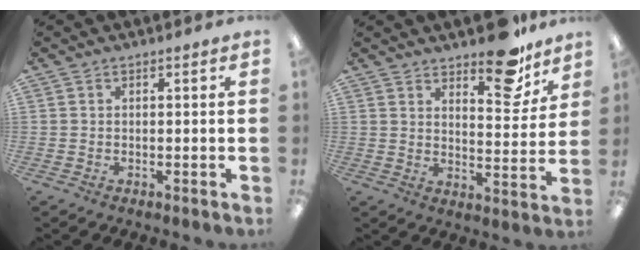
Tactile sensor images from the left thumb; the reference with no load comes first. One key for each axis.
{"total": 12.9, "fx": 9.7, "fy": 5.2, "fz": 6.7, "tx": -0.062, "ty": -0.071, "tz": 0.163}